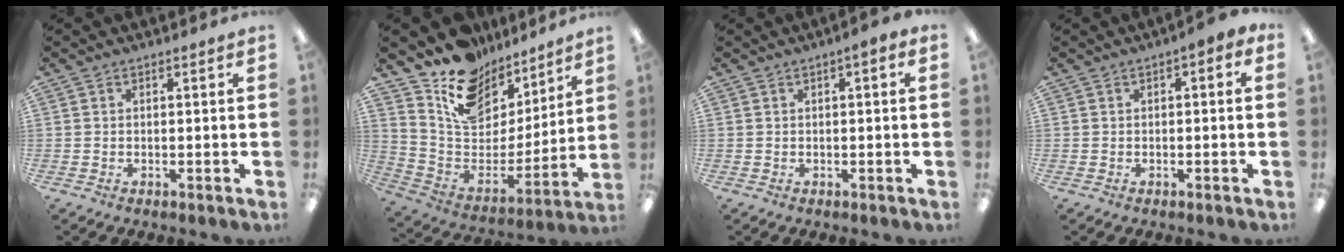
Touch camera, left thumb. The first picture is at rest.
{"total": 16.0, "force": [12.2, 9.2, 4.7], "torque": [-0.095, -0.095, 0.224]}
{"total": 1.9, "force": [0.1, 0.5, 1.8], "torque": [-0.034, 0.004, 0.001]}
{"total": 1.7, "force": [-0.5, 0.8, 1.4], "torque": [-0.027, 0.007, -0.012]}